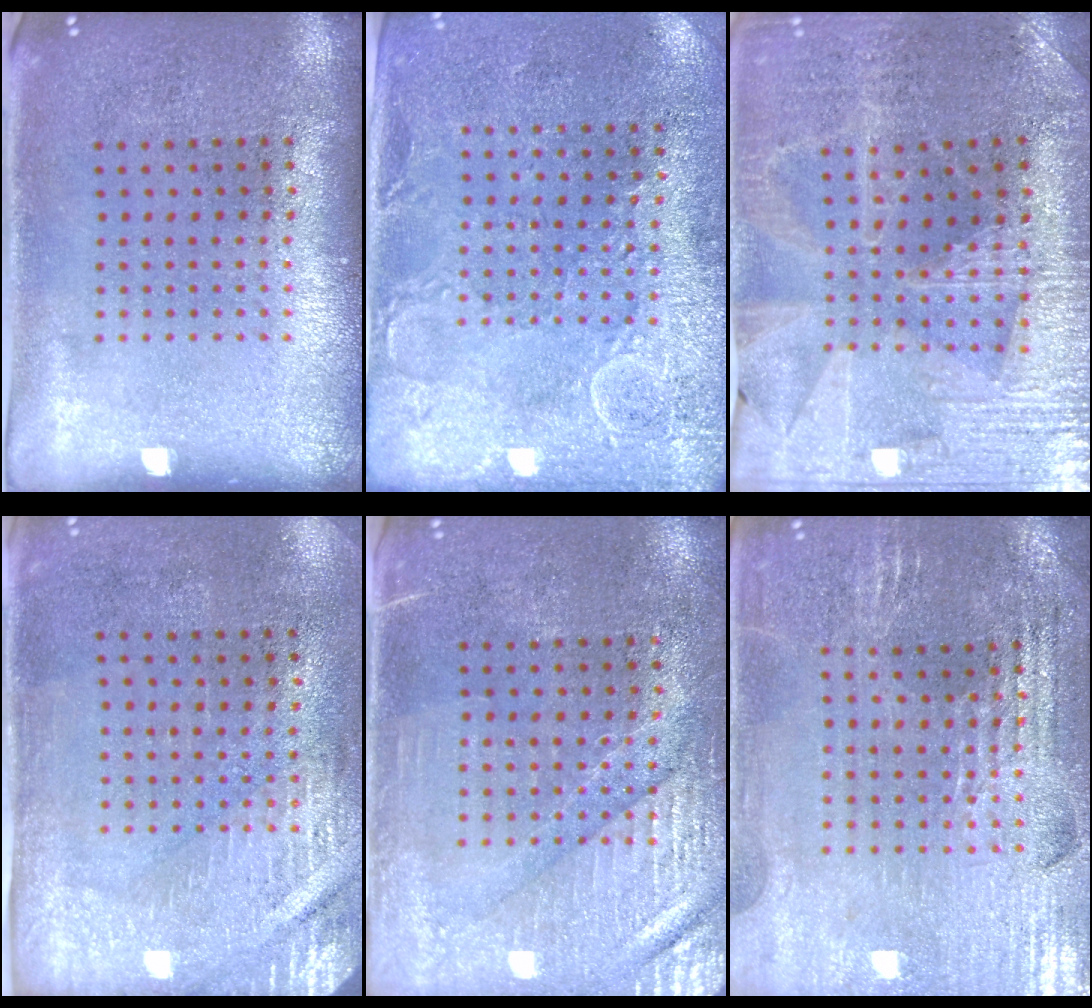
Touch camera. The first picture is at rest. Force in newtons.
{"total": 2.9, "press": 2.6, "slide": 1.2}
{"total": 3.0, "press": 2.9, "slide": 0.5}
{"total": 2.9, "press": 2.5, "slide": 1.4}
{"total": 3.4, "press": 3.1, "slide": 1.4}
{"total": 2.9, "press": 2.8, "slide": 0.4}